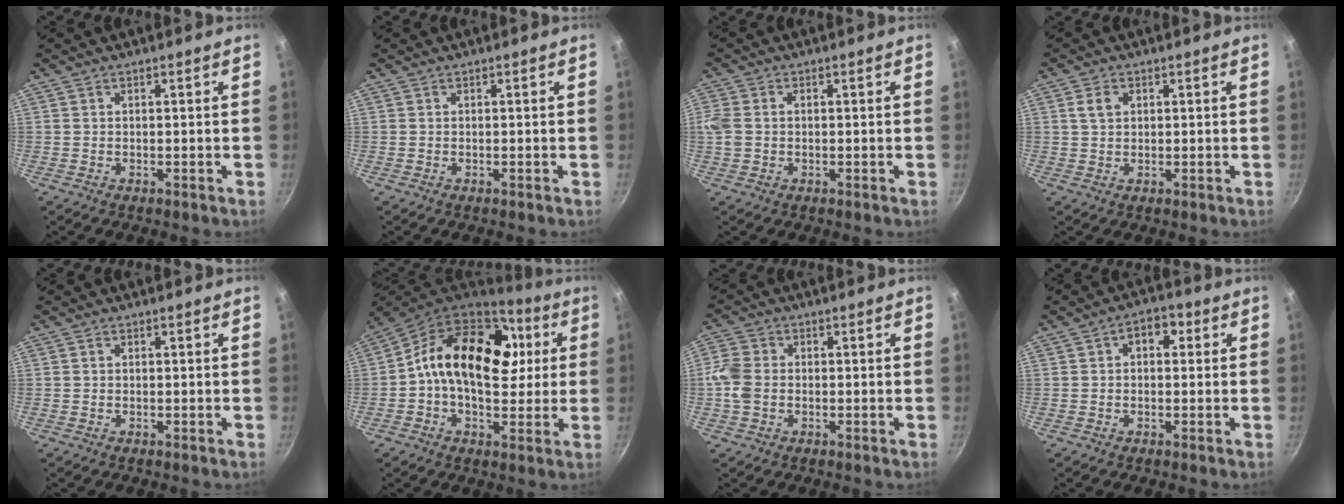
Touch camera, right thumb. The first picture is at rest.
{"total": 0.0}
{"total": 4.5, "force": [0.1, 3.4, 2.9], "torque": [-0.067, 0.005, -0.004]}
{"total": 3.0, "force": [0.9, 2.2, 1.8], "torque": [-0.025, 0.004, 0.017]}
{"total": 0.5, "force": [0.1, 0.4, 0.3], "torque": [-0.003, 0.003, 0.001]}
{"total": 21.3, "force": [3.6, 13.8, 15.9], "torque": [-0.220, 0.016, 0.038]}
{"total": 5.5, "force": [-0.7, 4.3, 3.4], "torque": [-0.067, 0.007, -0.025]}
{"total": 4.6, "force": [1.1, 3.1, 3.2], "torque": [-0.023, 0.009, 0.007]}